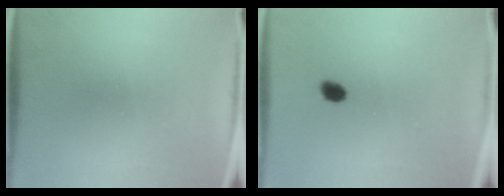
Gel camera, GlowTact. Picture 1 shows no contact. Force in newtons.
{"total": 1.8}